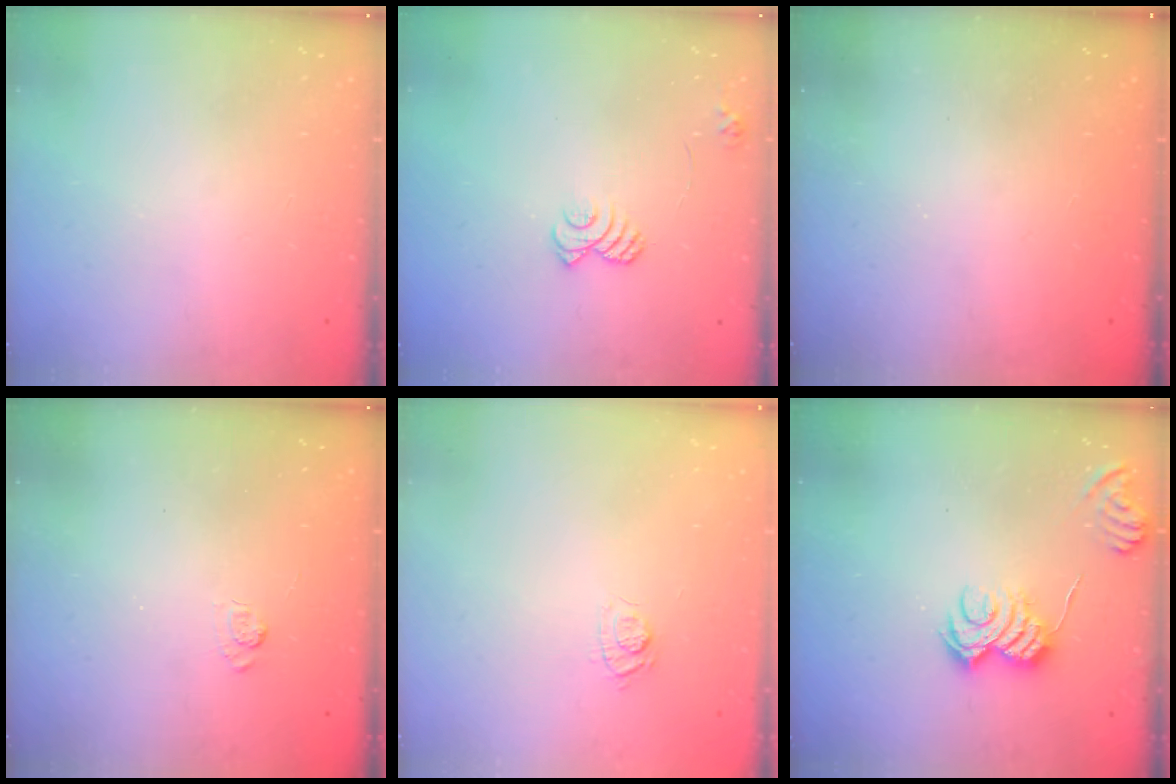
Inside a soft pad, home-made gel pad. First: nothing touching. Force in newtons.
{"total": 6.2, "press": 6.2, "slide": 0.6}
{"total": 2.3, "press": 2.2, "slide": 0.8}
{"total": 2.5, "press": 2.1, "slide": 1.4}
{"total": 5.6, "press": 5.4, "slide": 1.5}
{"total": 6.1, "press": 6.1, "slide": 0.6}